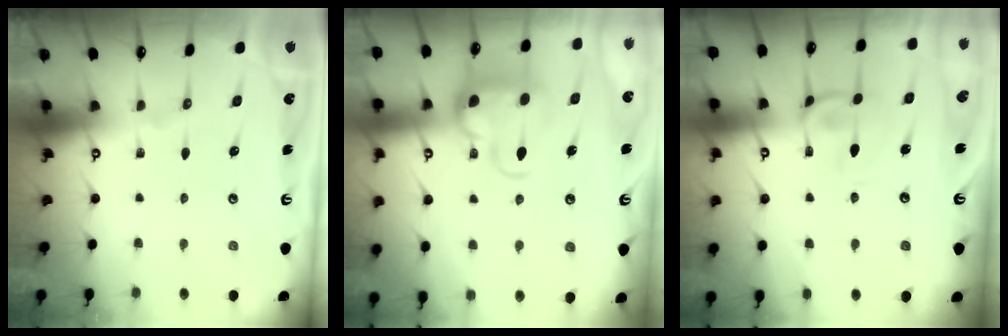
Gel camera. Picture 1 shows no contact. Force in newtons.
{"total": 6.7, "press": 6.4, "slide": 1.7}
{"total": 1.1, "press": 0.9, "slide": 0.7}